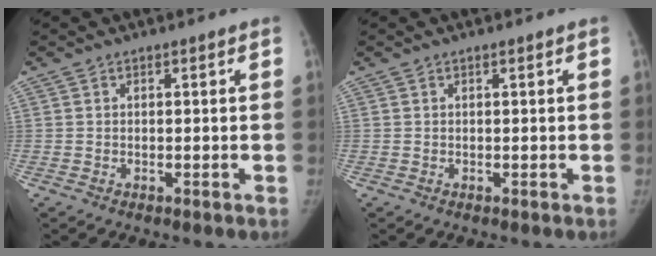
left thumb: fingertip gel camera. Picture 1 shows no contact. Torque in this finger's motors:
{"motor_torque": [0.13, -0.20, 0.14, -0.19, 0.03]}